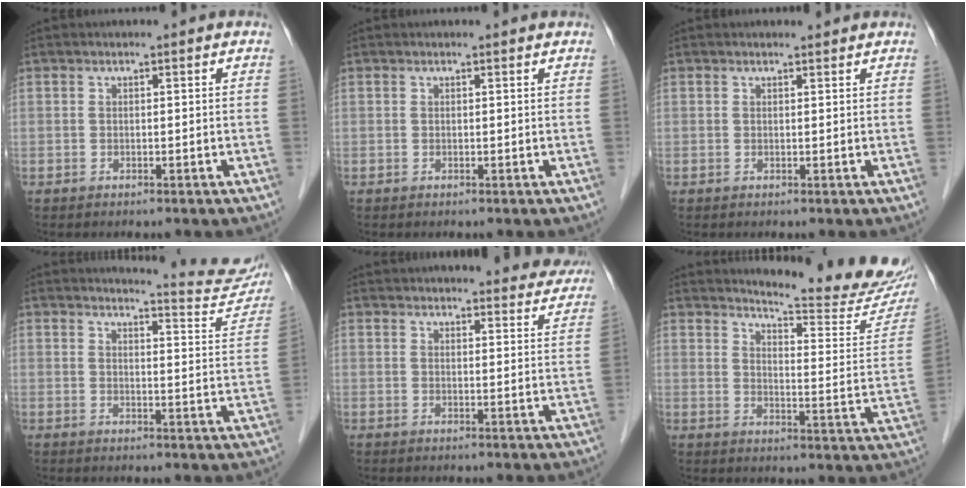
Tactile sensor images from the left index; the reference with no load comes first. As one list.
[{"total": 1.0, "force": [1.0, 0.0, 0.1], "torque": [-0.009, 0.000, 0.009]}, {"total": 1.0, "force": [1.0, 0.1, 0.0], "torque": [-0.011, -0.001, 0.016]}, {"total": 11.3, "force": [11.2, 0.8, 1.0], "torque": [-0.001, -0.056, 0.112]}, {"total": 19.9, "force": [18.9, 4.3, 4.6], "torque": [-0.057, -0.012, 0.221]}, {"total": 18.7, "force": [17.5, 1.2, 6.4], "torque": [-0.084, -0.096, 0.207]}]